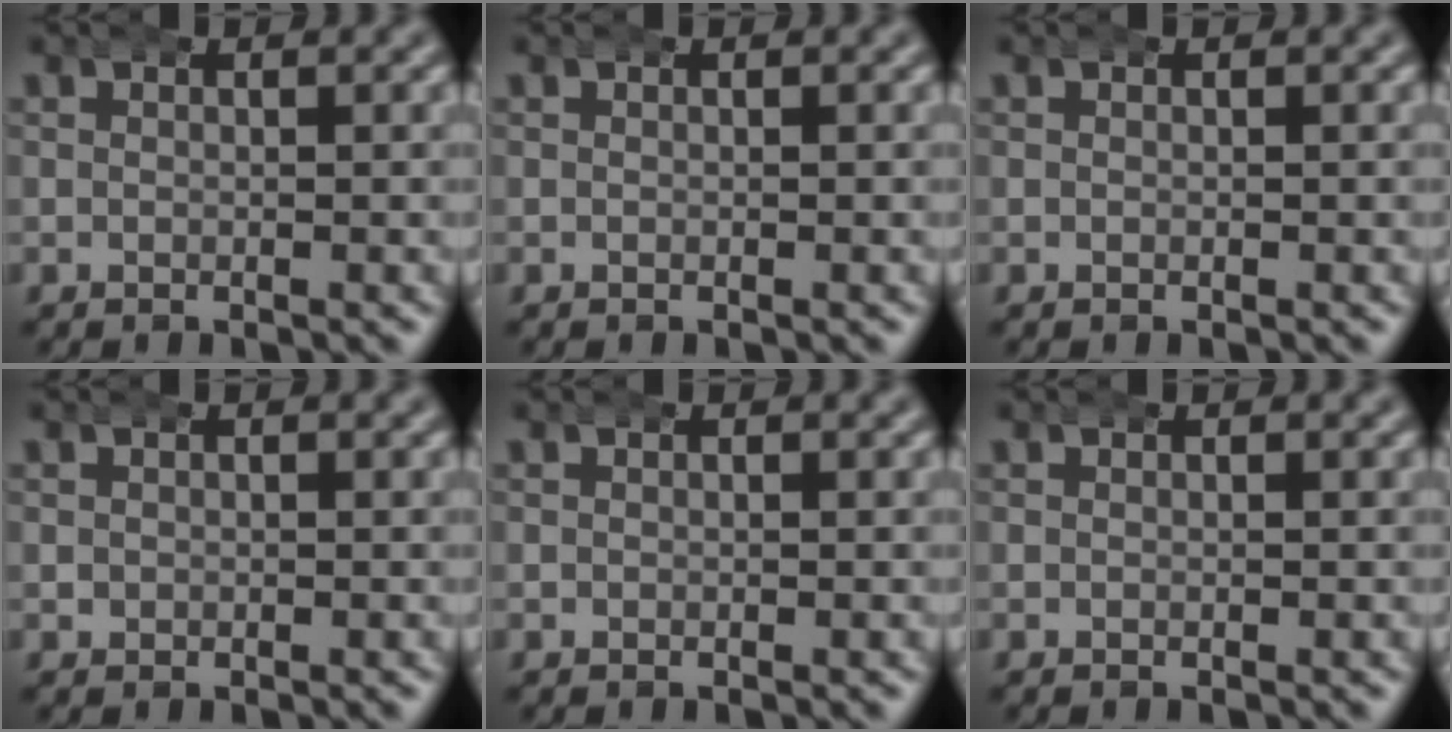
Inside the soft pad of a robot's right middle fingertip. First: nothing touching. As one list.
[{"total": 0.0}, {"total": 0.0}, {"total": 0.5, "force": [0.2, 0.5, 0.0], "torque": [-0.003, -0.002, 0.009]}, {"total": 0.0}, {"total": 0.0}]